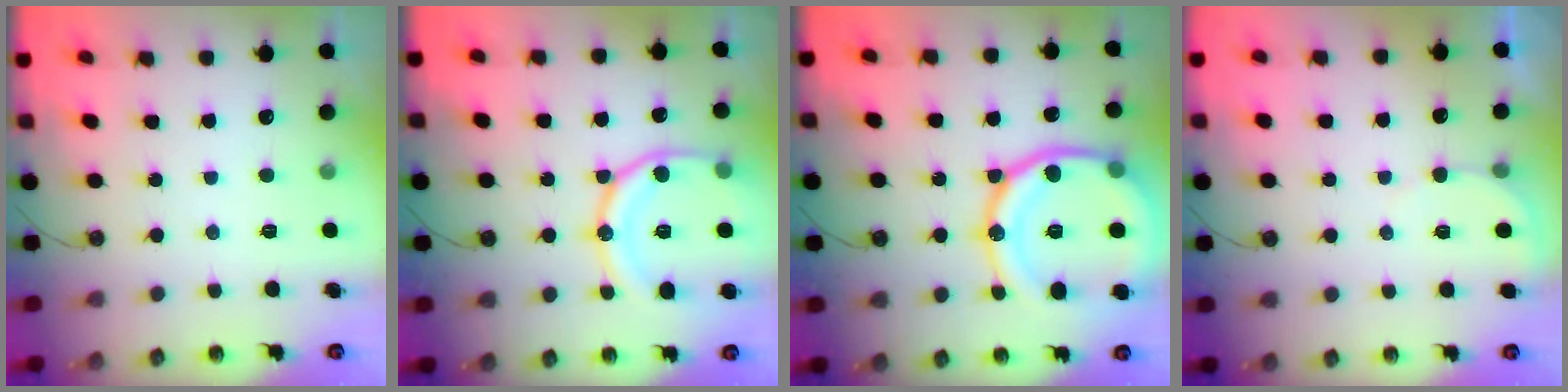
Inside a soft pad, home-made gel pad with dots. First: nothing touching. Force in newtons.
{"total": 17.3, "press": 17.2, "slide": 1.9}
{"total": 23.7, "press": 23.5, "slide": 2.7}
{"total": 2.8, "press": 2.8, "slide": 0.3}